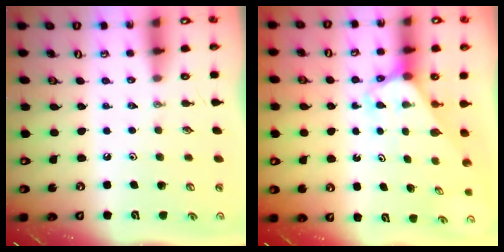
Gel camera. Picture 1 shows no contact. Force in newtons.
{"total": 2.6, "press": 2.6, "slide": 0.2}